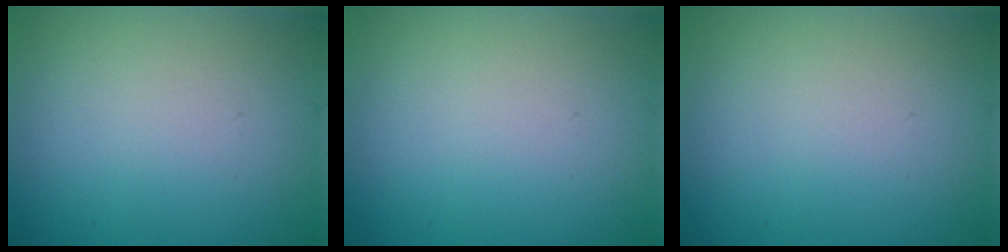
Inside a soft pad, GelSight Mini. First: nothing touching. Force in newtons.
{"total": 0.0}
{"total": 0.0}